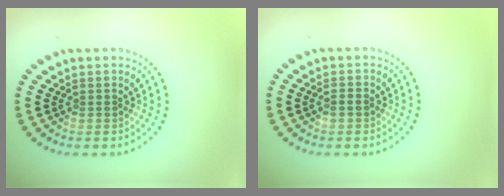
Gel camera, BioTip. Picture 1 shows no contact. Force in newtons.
{"total": 0.6, "press": 0.6, "slide": 0.2}